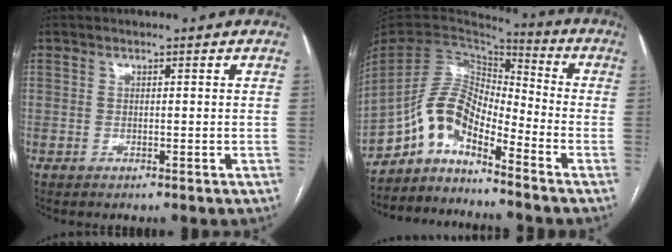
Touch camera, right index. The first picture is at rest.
{"total": 10.3, "force": [-7.8, 3.1, 6.1], "torque": [-0.120, 0.031, -0.146]}